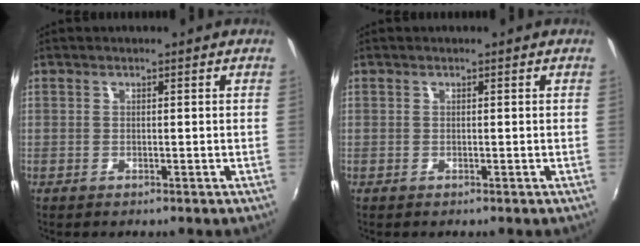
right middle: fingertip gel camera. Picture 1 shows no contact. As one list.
[{"total": 0.0}]